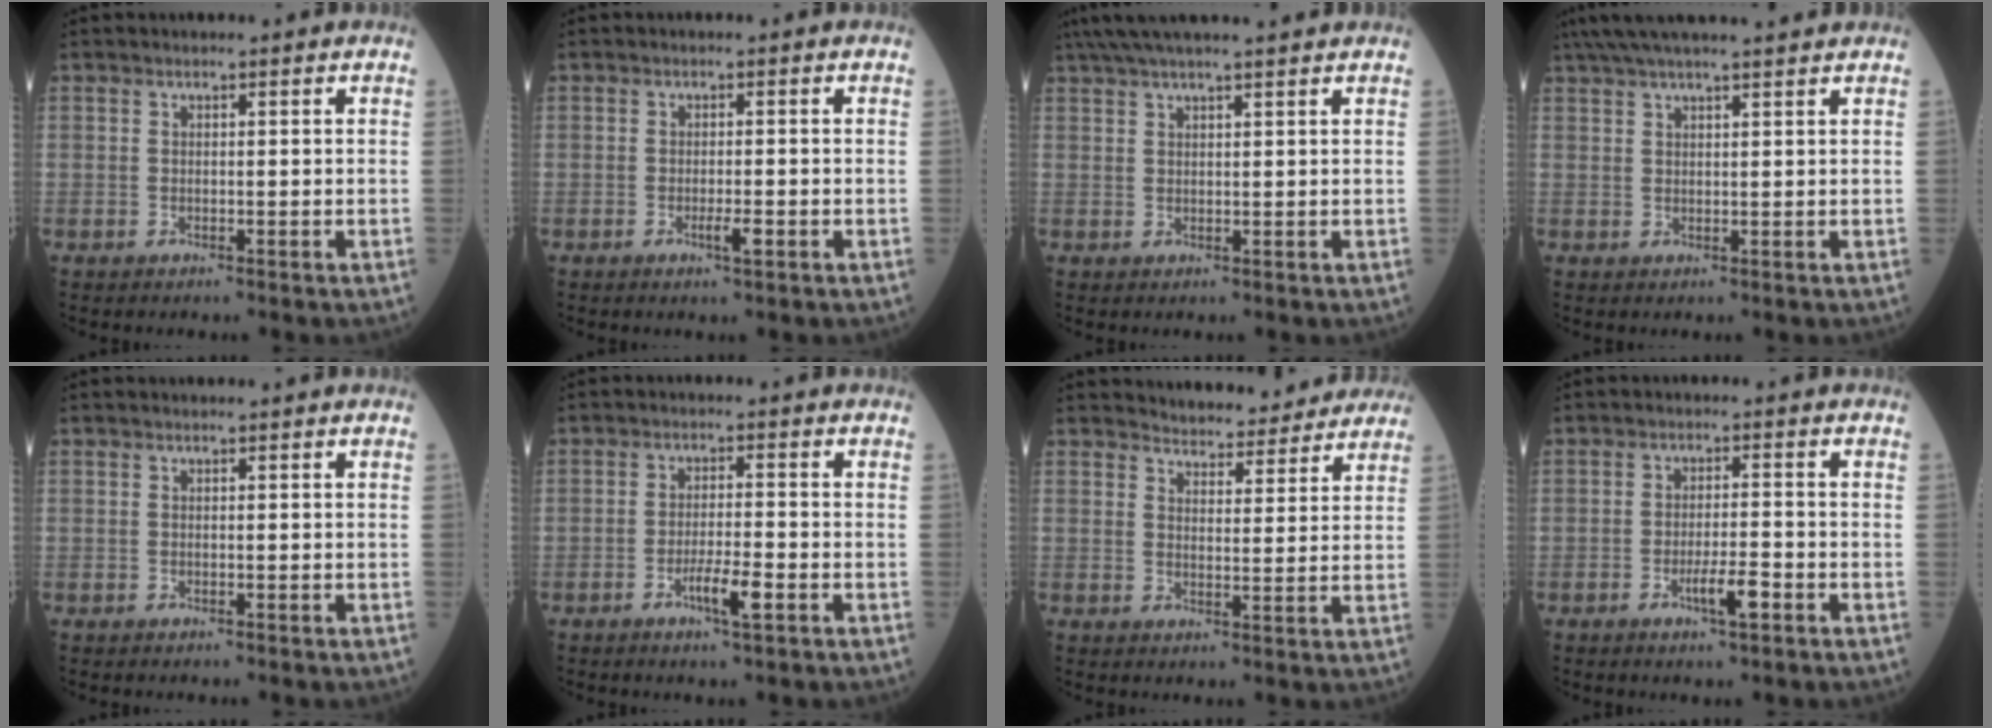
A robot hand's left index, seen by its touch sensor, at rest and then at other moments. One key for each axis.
{"total": 1.9, "fx": -0.8, "fy": 0.2, "fz": 1.7, "tx": -0.030, "ty": -0.002, "tz": -0.011}
{"total": 10.7, "fx": 9.3, "fy": 0.0, "fz": 5.3, "tx": -0.091, "ty": 0.038, "tz": 0.133}
{"total": 11.8, "fx": 10.3, "fy": 0.3, "fz": 5.8, "tx": -0.101, "ty": 0.039, "tz": 0.150}
{"total": 0.0}
{"total": 4.3, "fx": -2.1, "fy": 0.3, "fz": 3.8, "tx": -0.073, "ty": -0.005, "tz": -0.037}
{"total": 9.6, "fx": 9.3, "fy": 2.2, "fz": 1.4, "tx": -0.006, "ty": 0.003, "tz": 0.106}
{"total": 4.2, "fx": -2.0, "fy": 0.7, "fz": 3.6, "tx": -0.066, "ty": -0.001, "tz": -0.033}